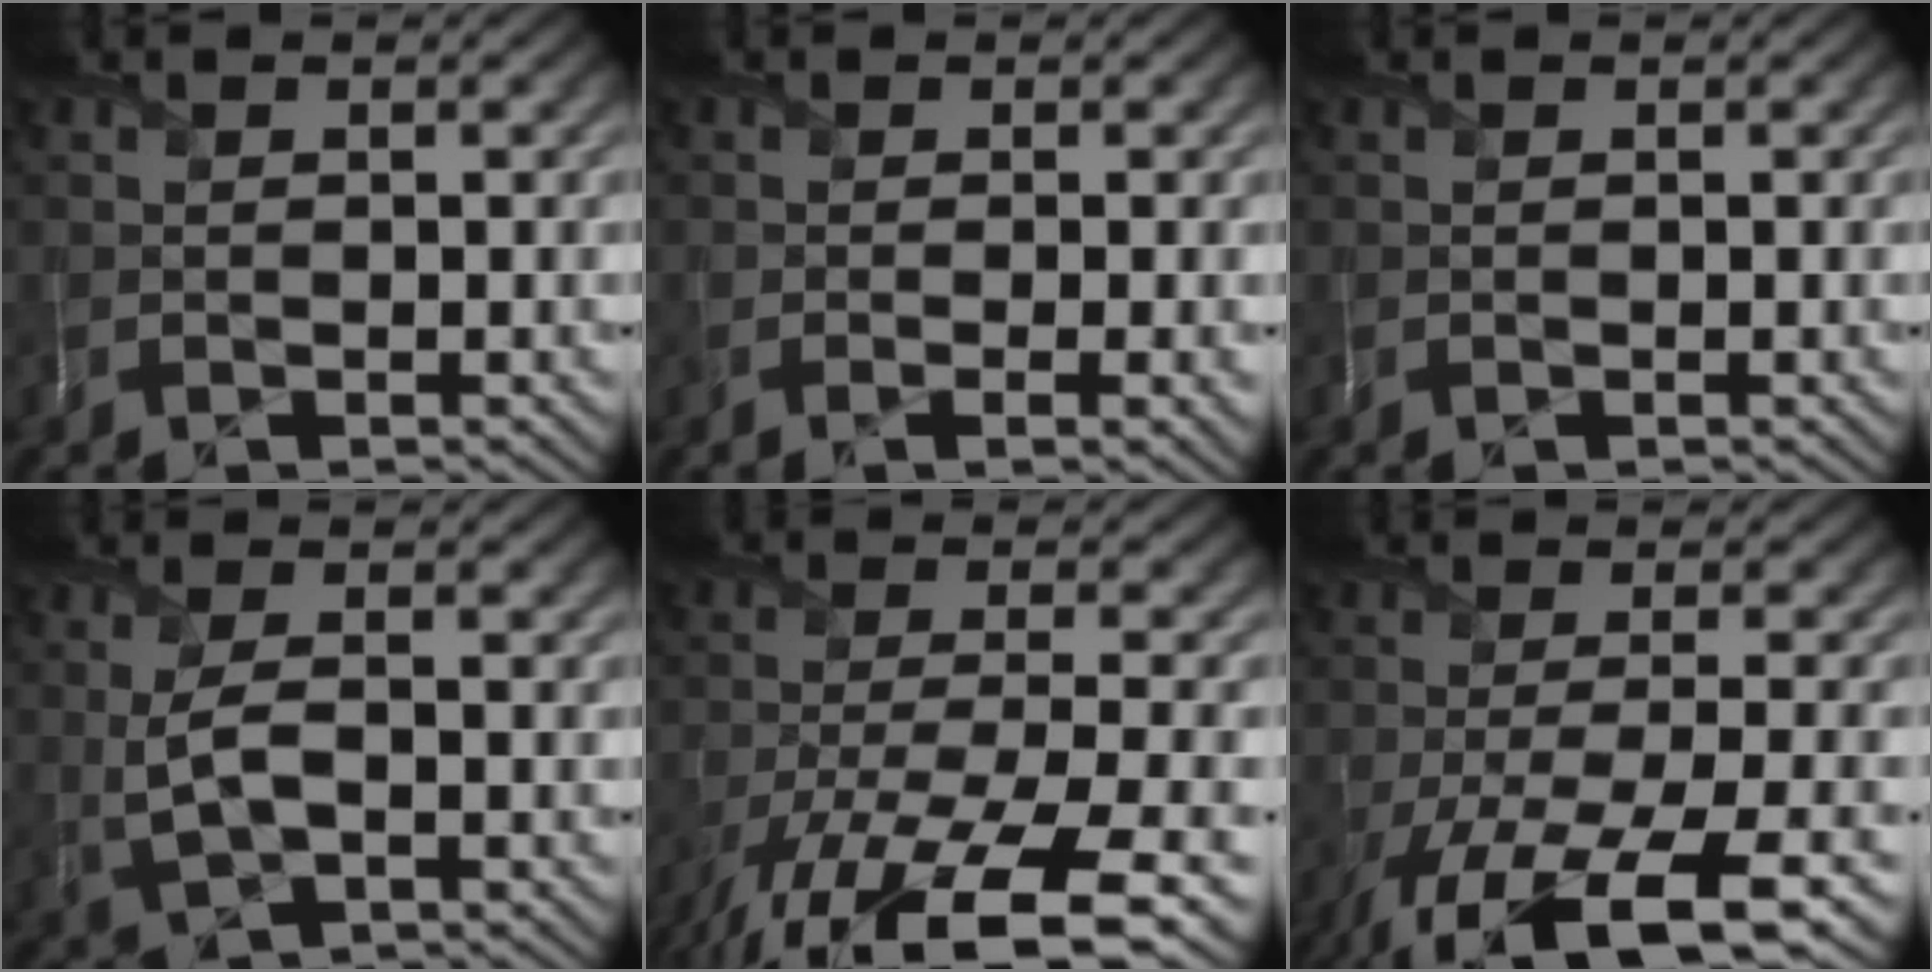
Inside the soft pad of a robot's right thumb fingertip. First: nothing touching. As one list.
[{"total": 2.7, "force": [-0.6, 0.4, 2.6], "torque": [-0.036, 0.002, -0.015]}, {"total": 0.0}, {"total": 3.9, "force": [0.1, 1.4, 3.7], "torque": [-0.089, 0.002, 0.001]}, {"total": 16.1, "force": [-11.4, 4.7, 10.3], "torque": [-0.198, -0.044, -0.172]}, {"total": 13.0, "force": [-7.8, 3.6, 9.8], "torque": [-0.195, -0.024, -0.124]}]